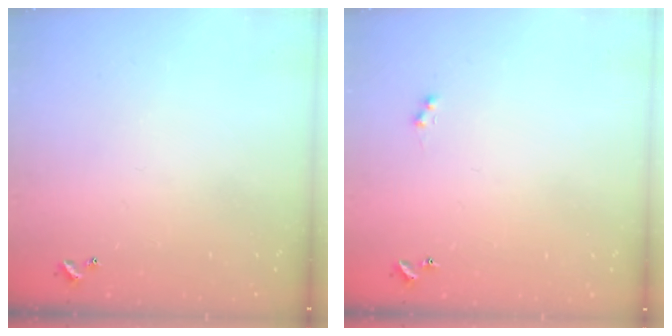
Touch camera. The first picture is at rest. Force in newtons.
{"total": 1.0, "press": 0.9, "slide": 0.4}